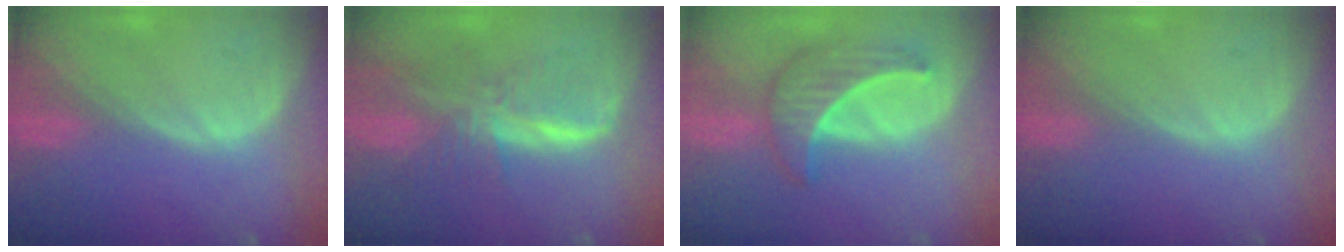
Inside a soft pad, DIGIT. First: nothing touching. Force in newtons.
{"total": 8.2, "press": 6.9, "slide": 4.4}
{"total": 6.8, "press": 6.1, "slide": 3.0}
{"total": 0.0}